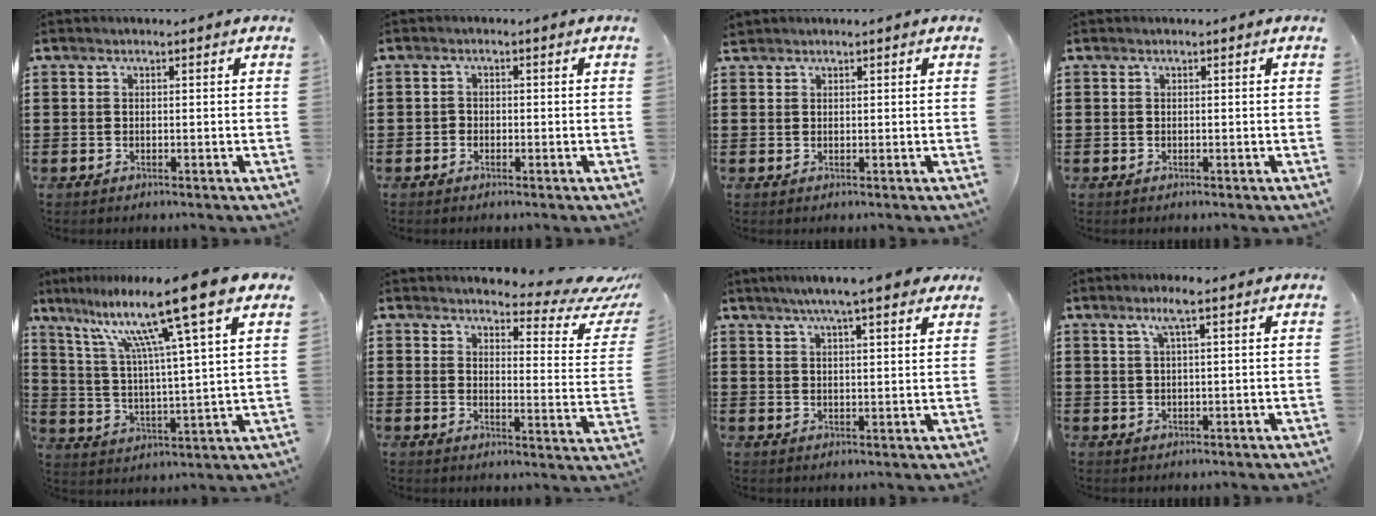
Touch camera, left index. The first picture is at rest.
{"total": 1.1, "force": [-0.9, 0.7, 0.1], "torque": [-0.006, 0.003, -0.019]}
{"total": 0.7, "force": [0.7, 0.2, 0.1], "torque": [-0.004, 0.000, 0.015]}
{"total": 0.0}
{"total": 14.2, "force": [9.4, 0.0, 10.6], "torque": [-0.216, -0.047, 0.143]}
{"total": 5.6, "force": [4.7, 1.2, 2.8], "torque": [-0.045, -0.039, 0.074]}
{"total": 6.2, "force": [5.0, 0.4, 3.7], "torque": [-0.076, -0.008, 0.086]}
{"total": 3.2, "force": [1.6, -0.1, 2.8], "torque": [-0.058, 0.002, 0.025]}